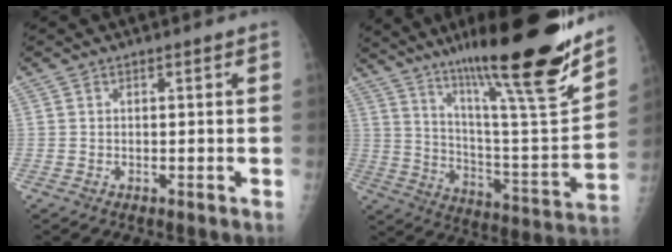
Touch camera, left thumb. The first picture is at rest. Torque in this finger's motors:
{"motor_torque": [1.78, -0.56, 1.31, -1.47, 0.37]}